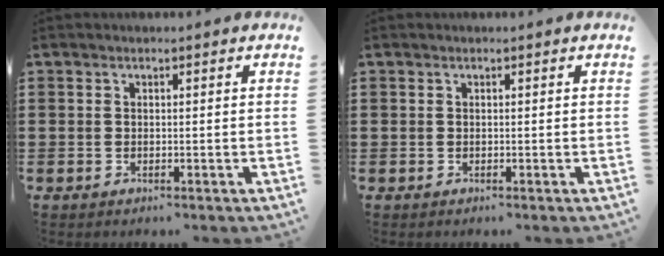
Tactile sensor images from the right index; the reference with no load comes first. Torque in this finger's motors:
{"motor_torque": [-0.96, 1.18, -1.06, -0.21]}